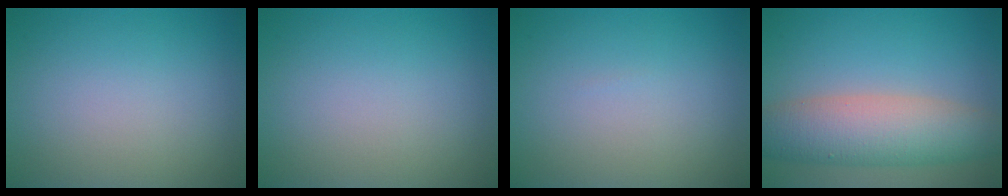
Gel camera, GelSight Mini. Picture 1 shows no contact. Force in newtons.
{"total": 0.0}
{"total": 0.0}
{"total": 7.1, "press": 7.1, "slide": 0.3}